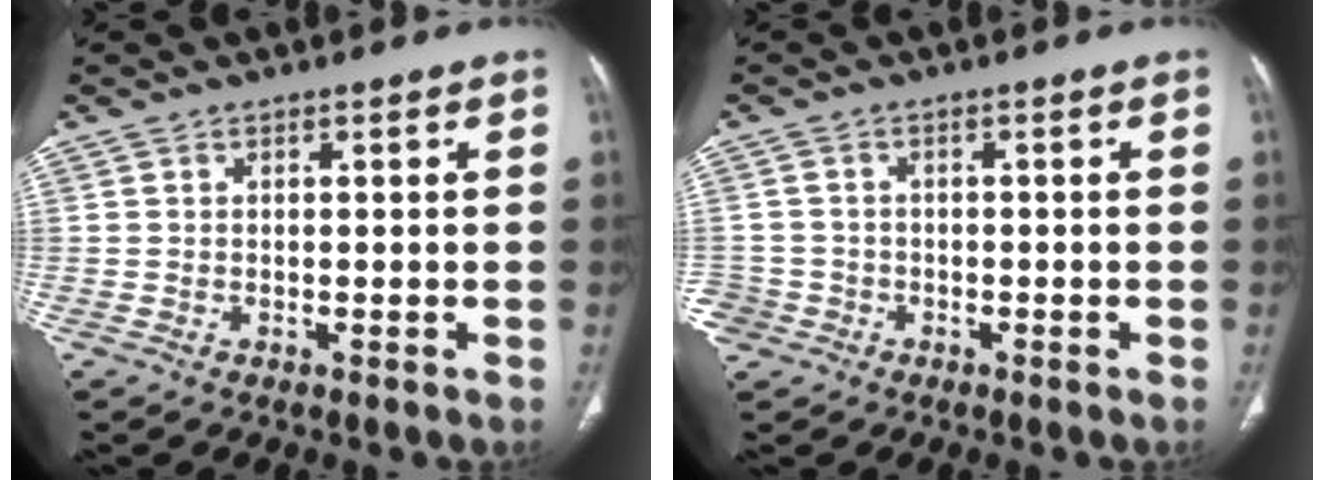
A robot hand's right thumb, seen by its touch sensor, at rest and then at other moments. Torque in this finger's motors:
{"motor_torque": [0.07, 0.04, -0.10, 0.04, 0.01]}